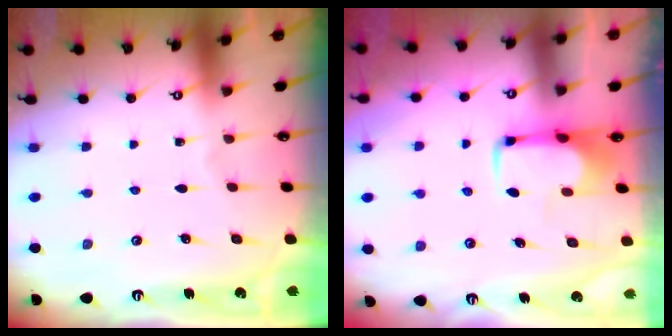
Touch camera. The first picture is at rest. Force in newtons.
{"total": 1.8, "press": 1.7, "slide": 0.5}